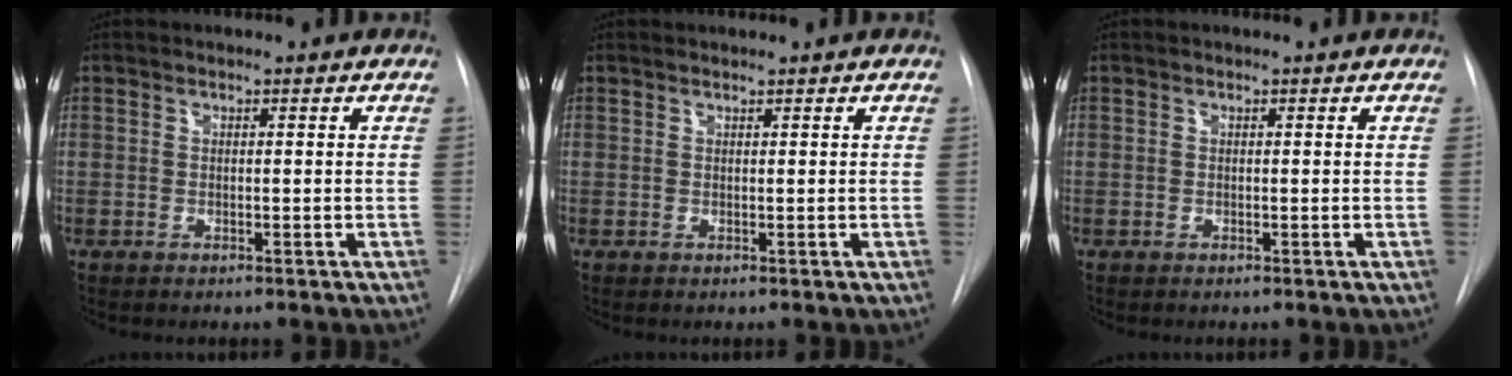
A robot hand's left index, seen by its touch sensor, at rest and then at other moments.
{"total": 0.0}
{"total": 0.0}